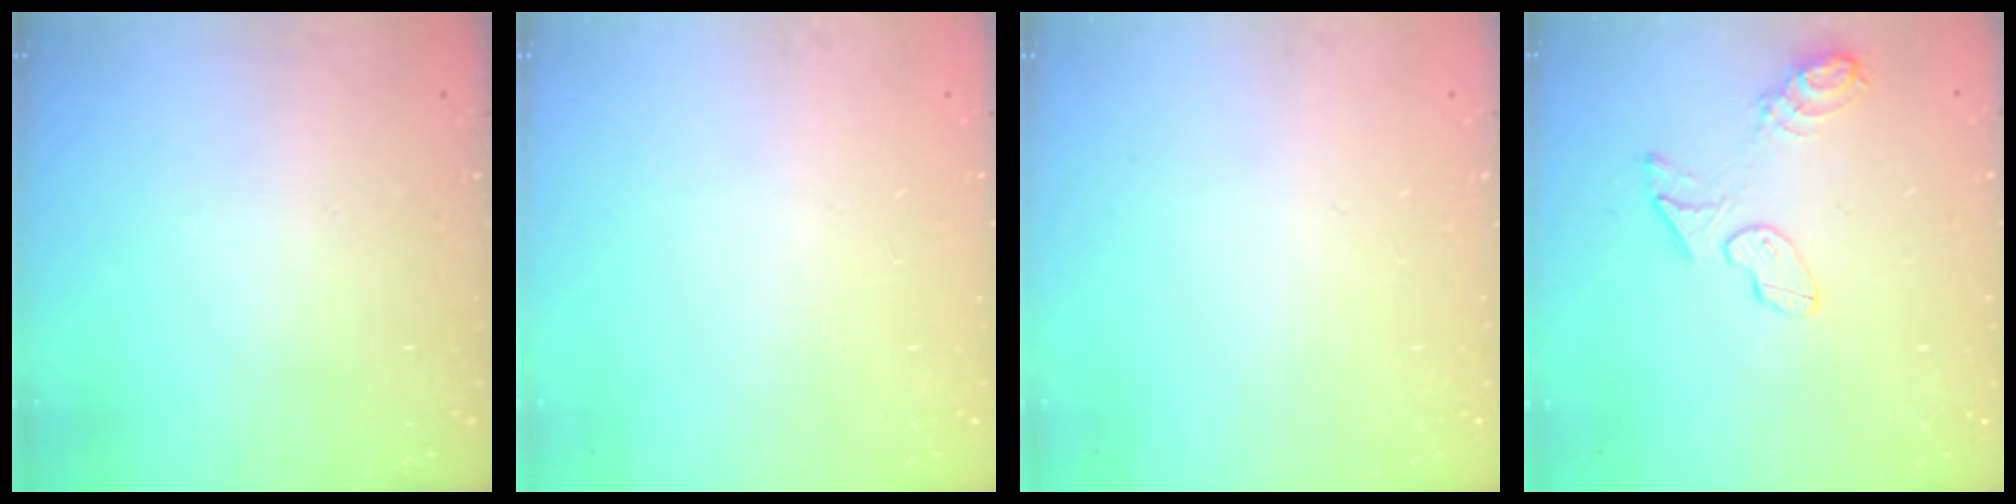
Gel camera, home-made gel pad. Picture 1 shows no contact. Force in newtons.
{"total": 0.0}
{"total": 0.0}
{"total": 10.5, "press": 9.0, "slide": 5.6}